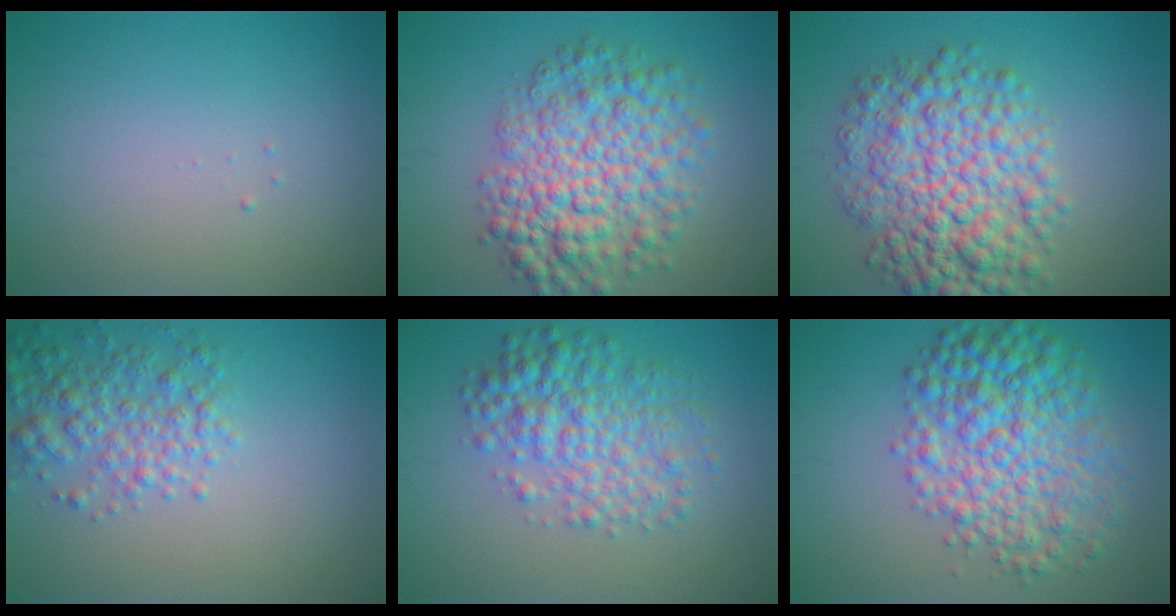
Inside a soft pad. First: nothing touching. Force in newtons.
{"total": 8.1, "press": 8.1, "slide": 0.2}
{"total": 8.6, "press": 8.6, "slide": 0.0}
{"total": 4.1, "press": 4.1, "slide": 0.1}
{"total": 5.5, "press": 5.5, "slide": 0.1}
{"total": 8.4, "press": 8.4, "slide": 0.0}